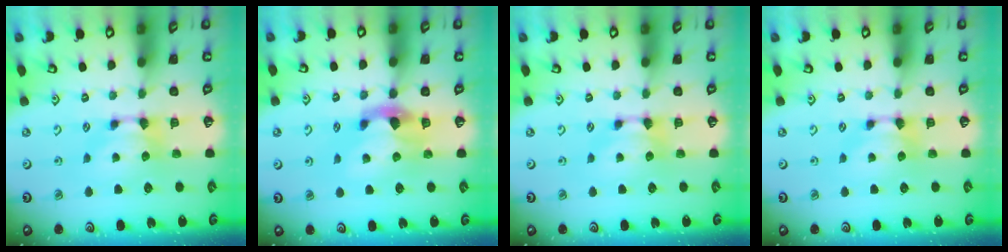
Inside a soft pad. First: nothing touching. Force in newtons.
{"total": 2.7, "press": 2.4, "slide": 1.3}
{"total": 0.0}
{"total": 0.0}